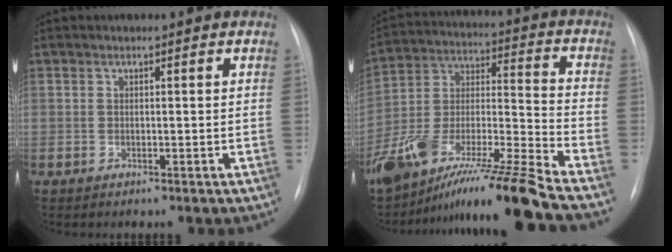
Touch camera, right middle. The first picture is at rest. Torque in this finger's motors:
{"motor_torque": [1.05, -1.08, 0.37, 0.15]}